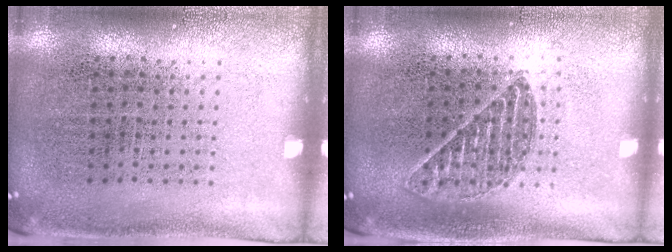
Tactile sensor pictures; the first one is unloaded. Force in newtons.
{"total": 1.1, "press": 1.1, "slide": 0.5}